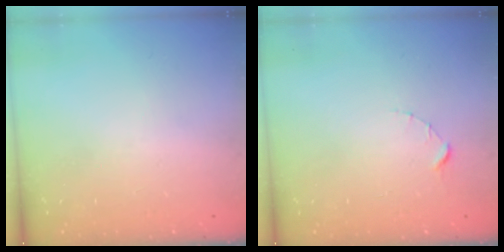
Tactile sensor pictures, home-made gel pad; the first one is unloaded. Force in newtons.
{"total": 1.5, "press": 1.5, "slide": 0.2}